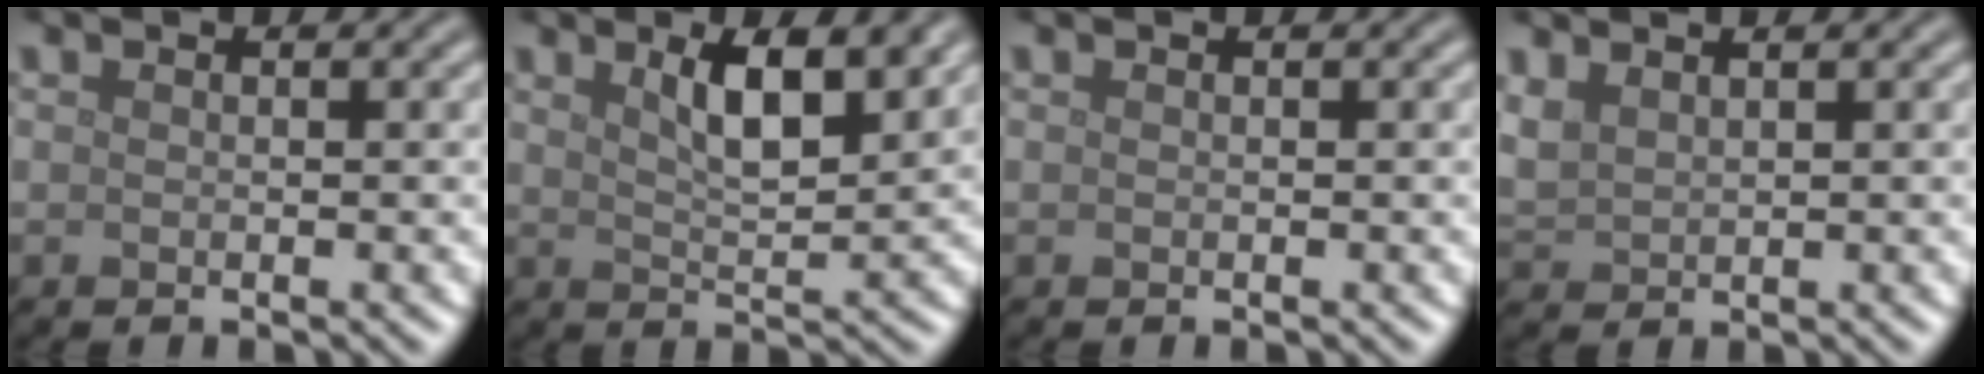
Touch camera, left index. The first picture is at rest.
{"total": 5.1, "force": [2.5, 1.5, 4.2], "torque": [-0.066, 0.000, 0.040]}
{"total": 0.0}
{"total": 2.1, "force": [1.5, 1.1, 1.0], "torque": [-0.029, 0.005, 0.038]}